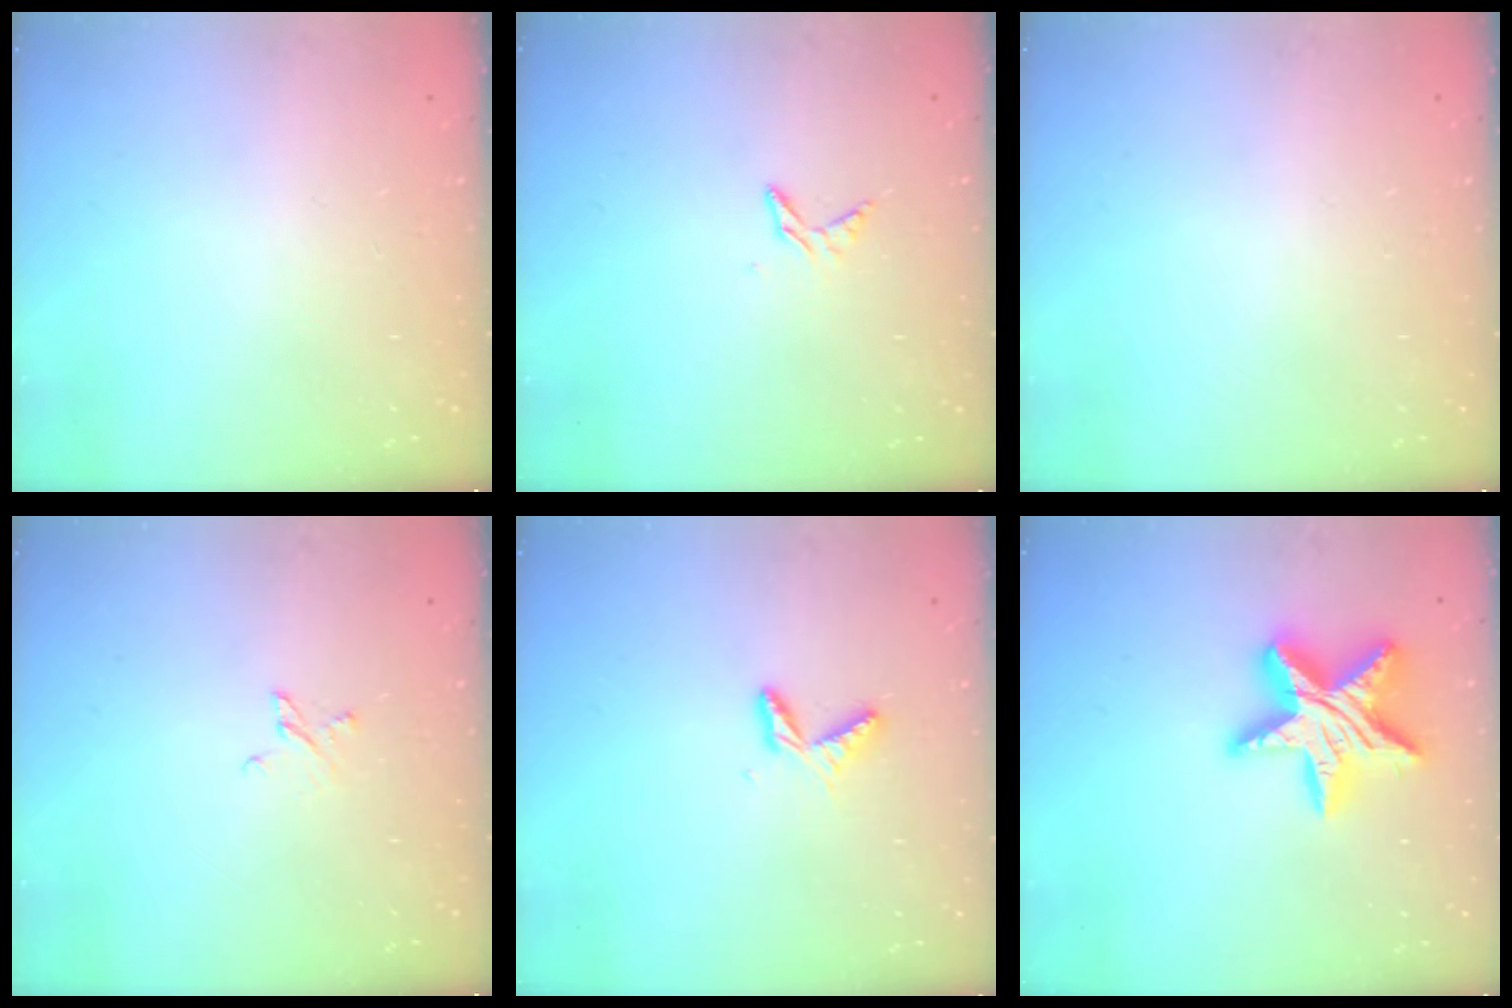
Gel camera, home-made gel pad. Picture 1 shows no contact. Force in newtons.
{"total": 5.0, "press": 5.0, "slide": 0.5}
{"total": 0.0}
{"total": 2.7, "press": 2.7, "slide": 0.4}
{"total": 5.2, "press": 5.1, "slide": 0.5}
{"total": 18.2, "press": 18.2, "slide": 1.3}